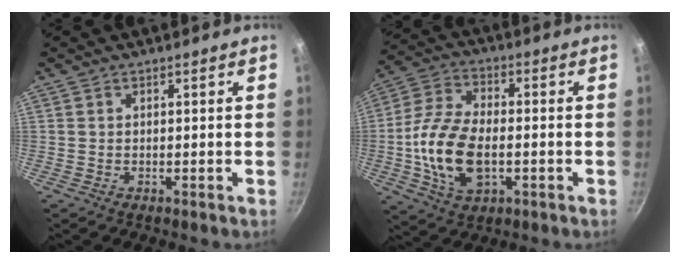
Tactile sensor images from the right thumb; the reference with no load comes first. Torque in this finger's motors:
{"motor_torque": [-0.13, 1.13, 0.29, 0.56, 0.15]}